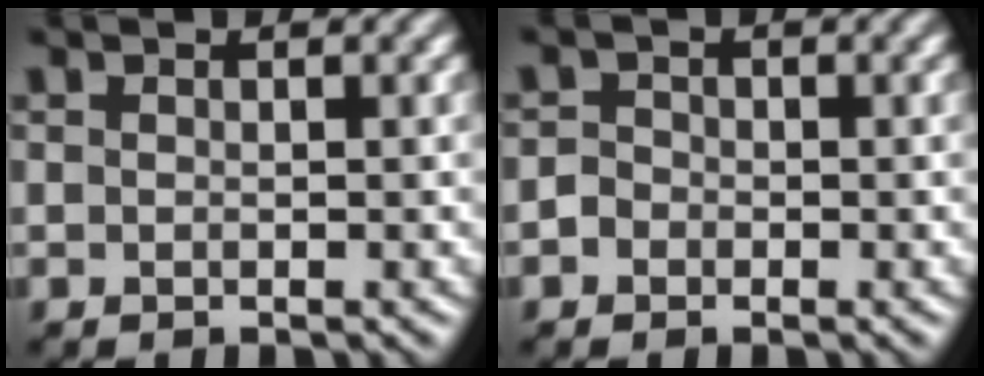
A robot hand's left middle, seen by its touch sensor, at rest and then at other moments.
{"total": 1.7, "force": [-0.6, 1.5, 0.4], "torque": [0.013, 0.009, -0.026]}